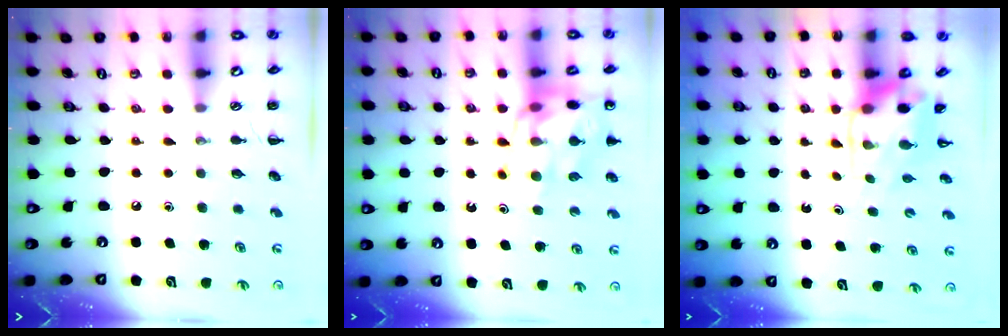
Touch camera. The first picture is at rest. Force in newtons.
{"total": 14.4, "press": 14.1, "slide": 3.1}
{"total": 3.6, "press": 3.5, "slide": 0.8}